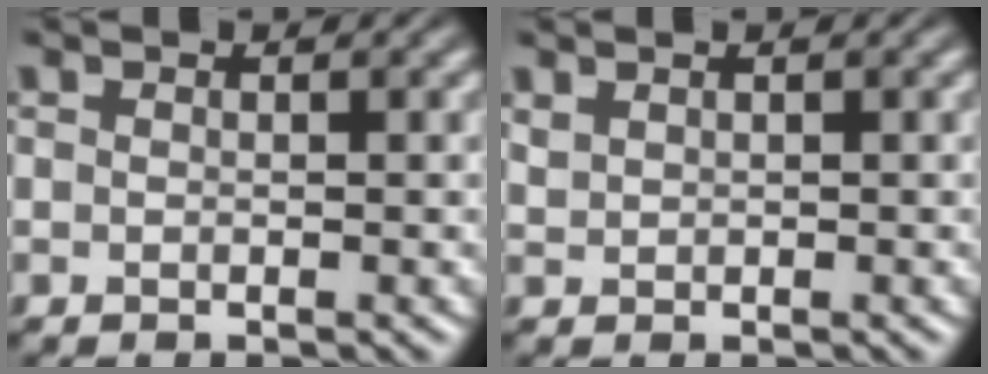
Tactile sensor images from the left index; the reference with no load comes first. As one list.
[{"total": 0.8, "force": [0.8, 0.1, -0.1], "torque": [-0.006, -0.002, 0.025]}]